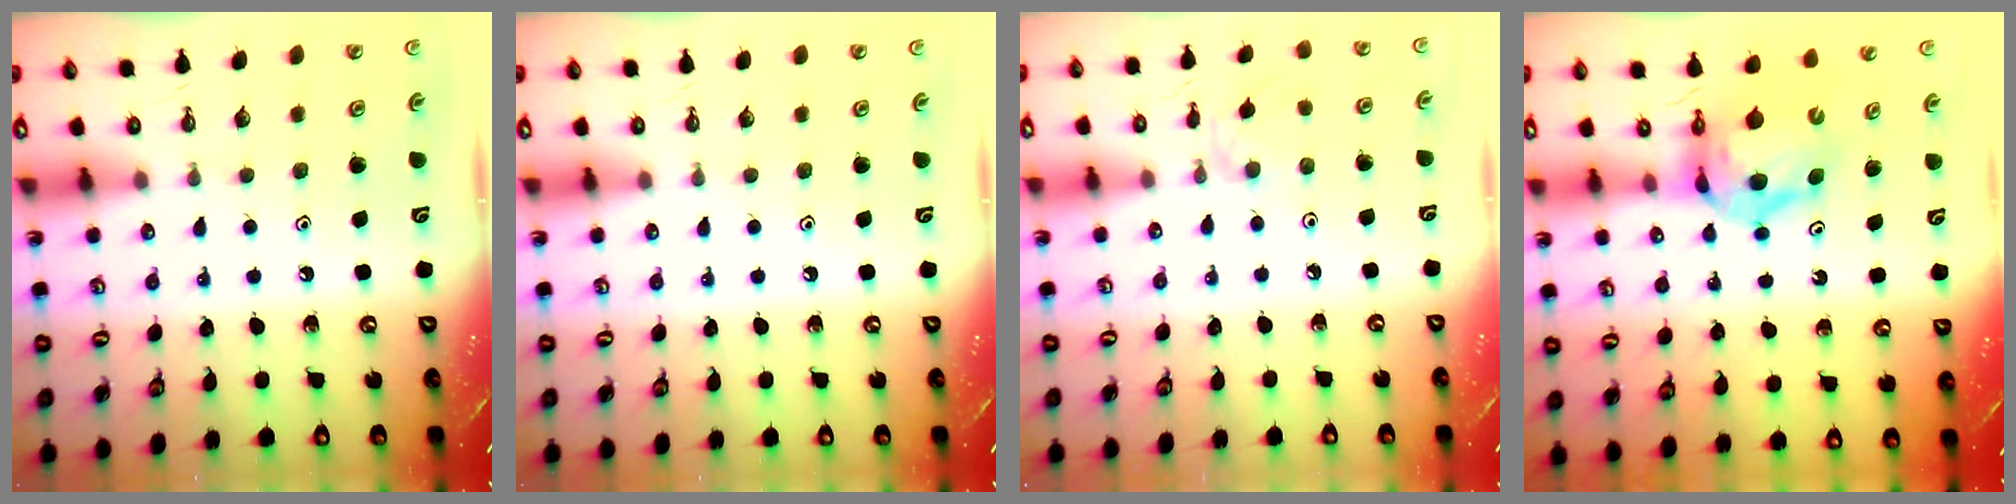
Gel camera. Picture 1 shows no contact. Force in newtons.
{"total": 0.0}
{"total": 2.0, "press": 1.9, "slide": 0.5}
{"total": 9.7, "press": 9.7, "slide": 0.9}